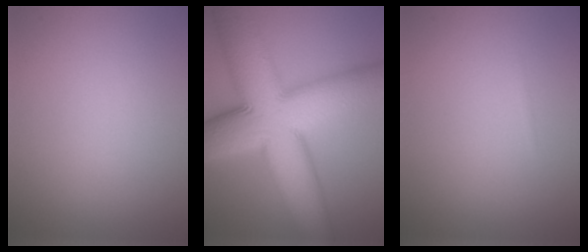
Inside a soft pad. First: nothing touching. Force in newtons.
{"total": 16.0, "press": 16.0, "slide": 0.3}
{"total": 0.0}